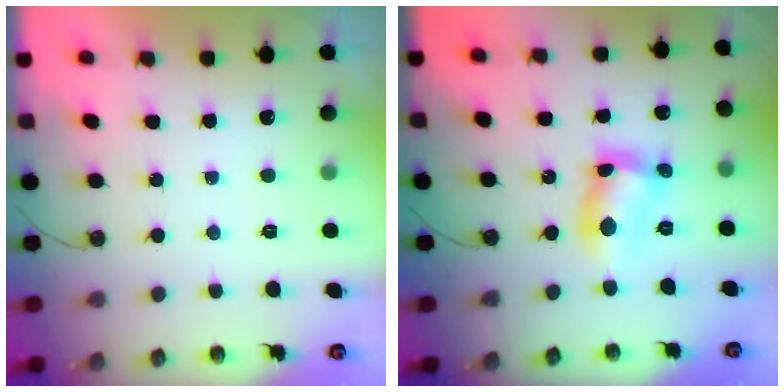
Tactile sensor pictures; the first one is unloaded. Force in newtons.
{"total": 10.8, "press": 10.7, "slide": 0.7}